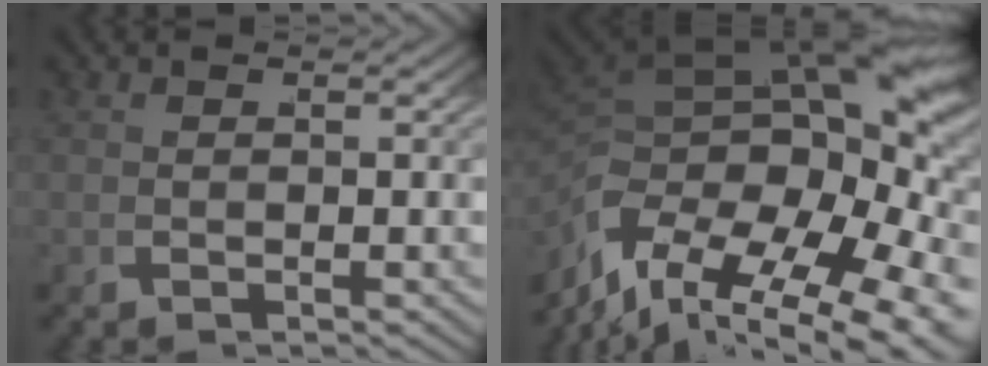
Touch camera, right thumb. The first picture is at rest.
{"total": 16.7, "force": [-0.1, 9.8, 13.5], "torque": [-0.211, -0.040, 0.030]}